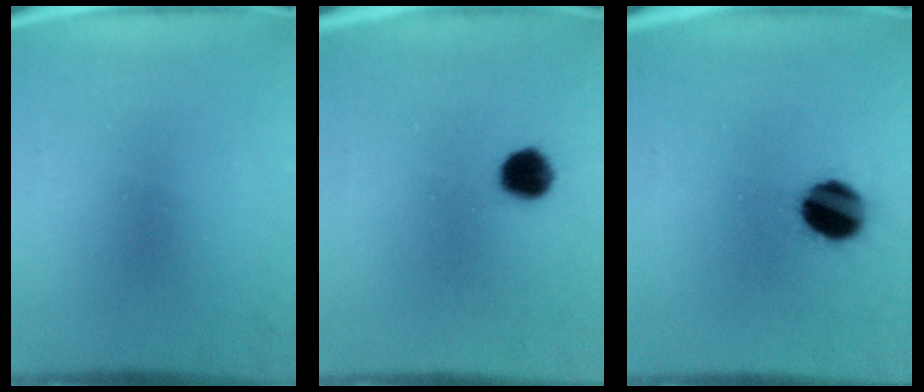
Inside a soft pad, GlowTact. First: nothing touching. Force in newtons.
{"total": 6.0}
{"total": 10.7}